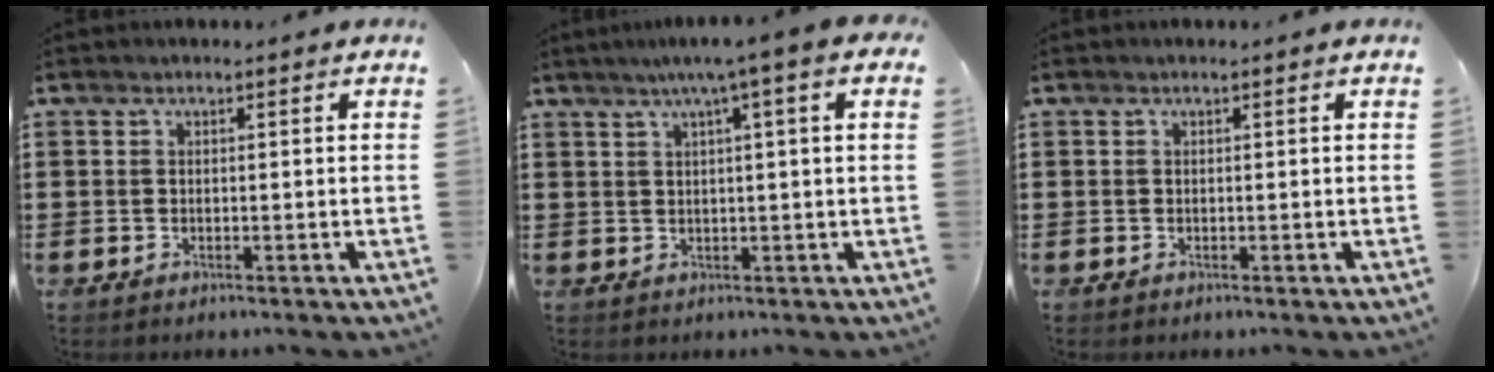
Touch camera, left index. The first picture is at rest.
{"total": 4.2, "force": [1.4, -0.5, 3.9], "torque": [-0.077, -0.002, 0.018]}
{"total": 0.0}